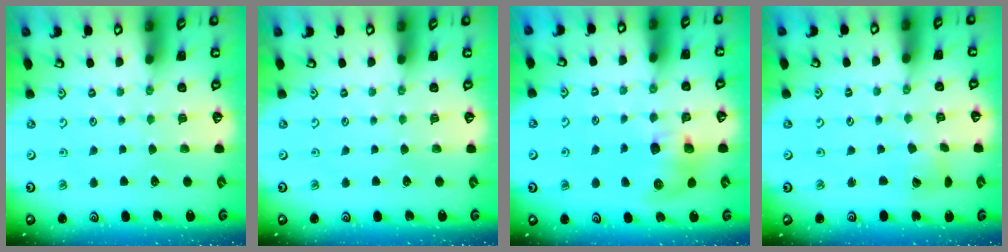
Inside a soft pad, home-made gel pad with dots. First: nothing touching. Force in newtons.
{"total": 0.0}
{"total": 9.5, "press": 9.4, "slide": 1.1}
{"total": 4.0, "press": 3.9, "slide": 0.5}